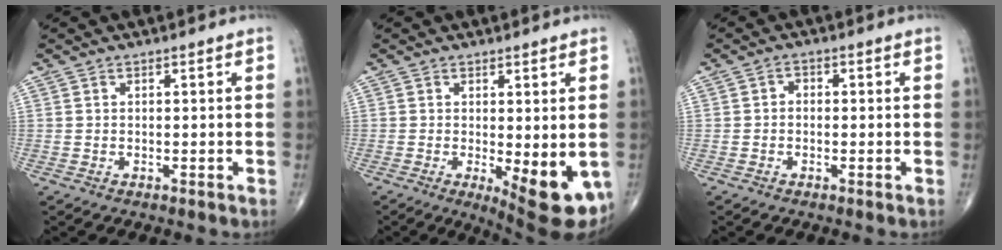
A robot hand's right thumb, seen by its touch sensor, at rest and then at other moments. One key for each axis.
{"total": 11.1, "fx": -2.8, "fy": 3.7, "fz": 10.1, "tx": -0.122, "ty": -0.023, "tz": -0.026}
{"total": 1.4, "fx": -0.3, "fy": 1.1, "fz": 0.7, "tx": 0.003, "ty": 0.007, "tz": -0.012}